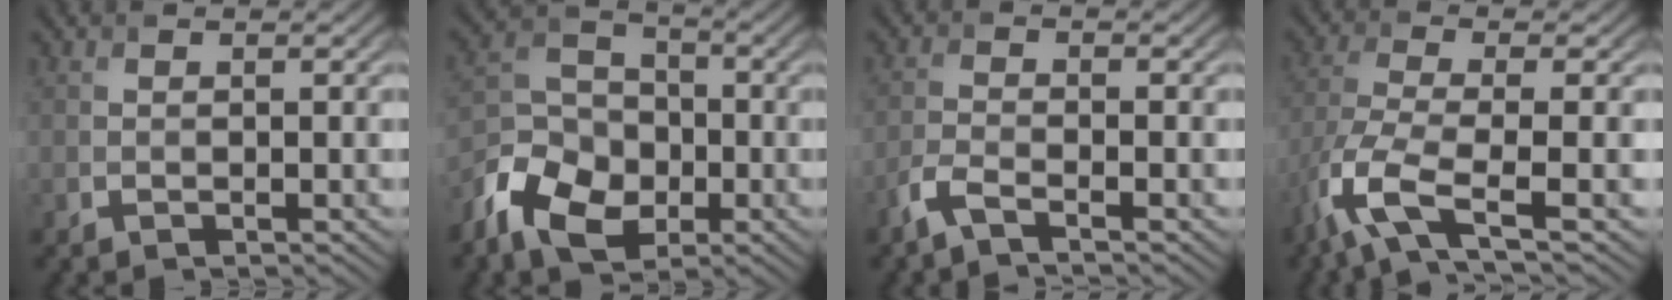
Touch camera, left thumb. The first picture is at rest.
{"total": 9.9, "force": [-4.9, 6.7, 5.3], "torque": [-0.123, -0.016, -0.113]}
{"total": 2.9, "force": [-2.2, 0.6, 1.8], "torque": [-0.045, -0.003, -0.058]}
{"total": 8.6, "force": [-4.7, 2.2, 6.8], "torque": [-0.155, -0.009, -0.107]}